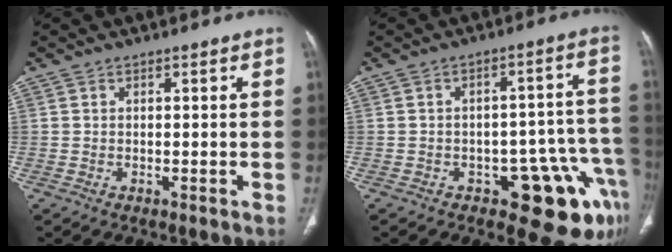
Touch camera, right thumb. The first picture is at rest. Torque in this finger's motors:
{"motor_torque": [3.06, 1.51, 0.87, -1.08, 0.03]}